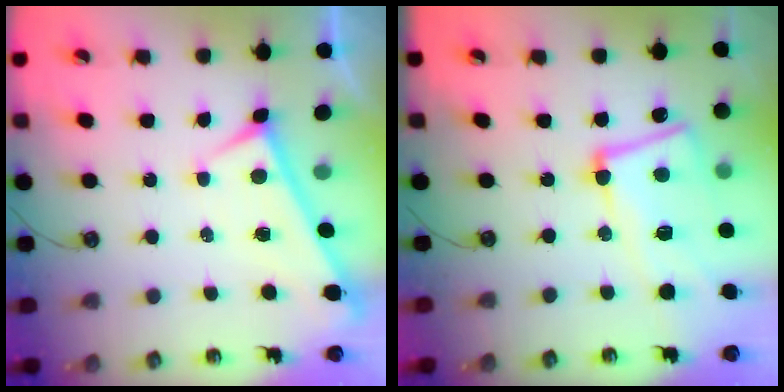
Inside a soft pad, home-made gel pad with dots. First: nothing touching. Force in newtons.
{"total": 11.5, "press": 11.2, "slide": 2.5}